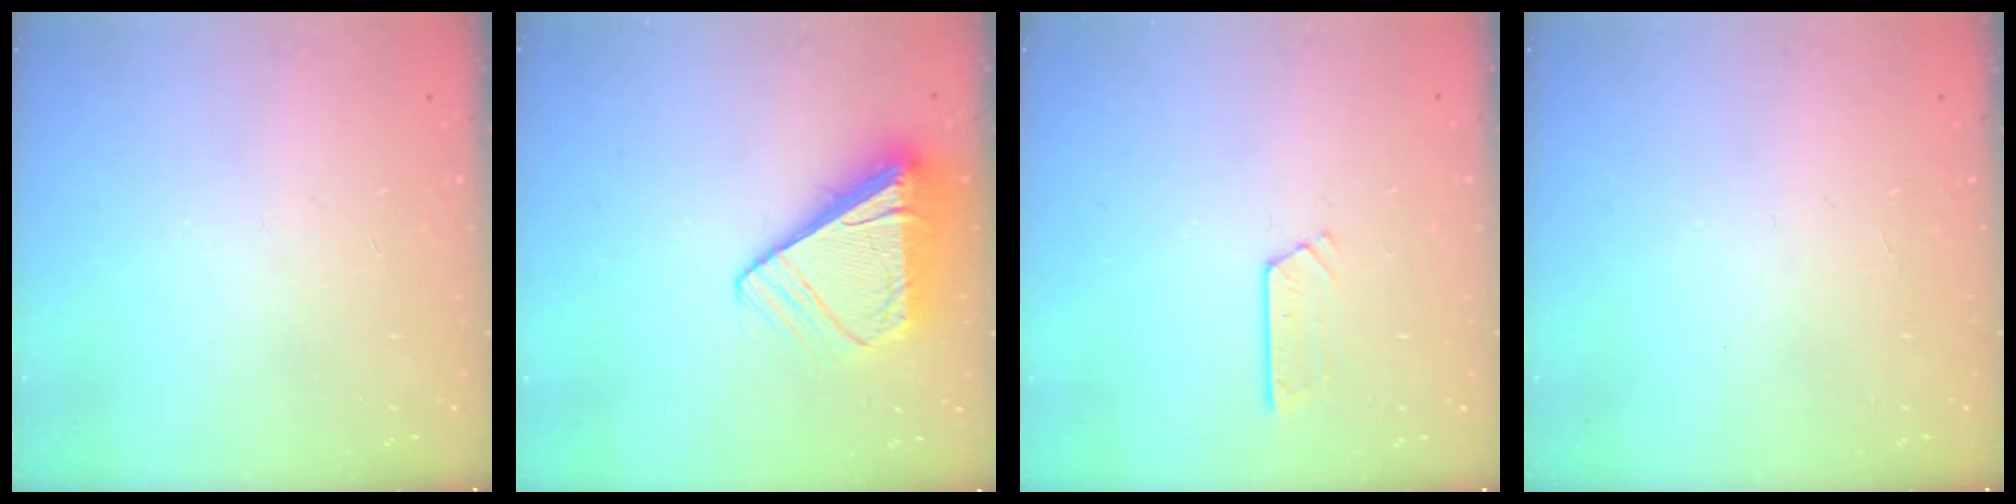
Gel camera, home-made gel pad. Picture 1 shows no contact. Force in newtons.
{"total": 9.2, "press": 9.2, "slide": 1.3}
{"total": 2.6, "press": 2.6, "slide": 0.2}
{"total": 0.0}